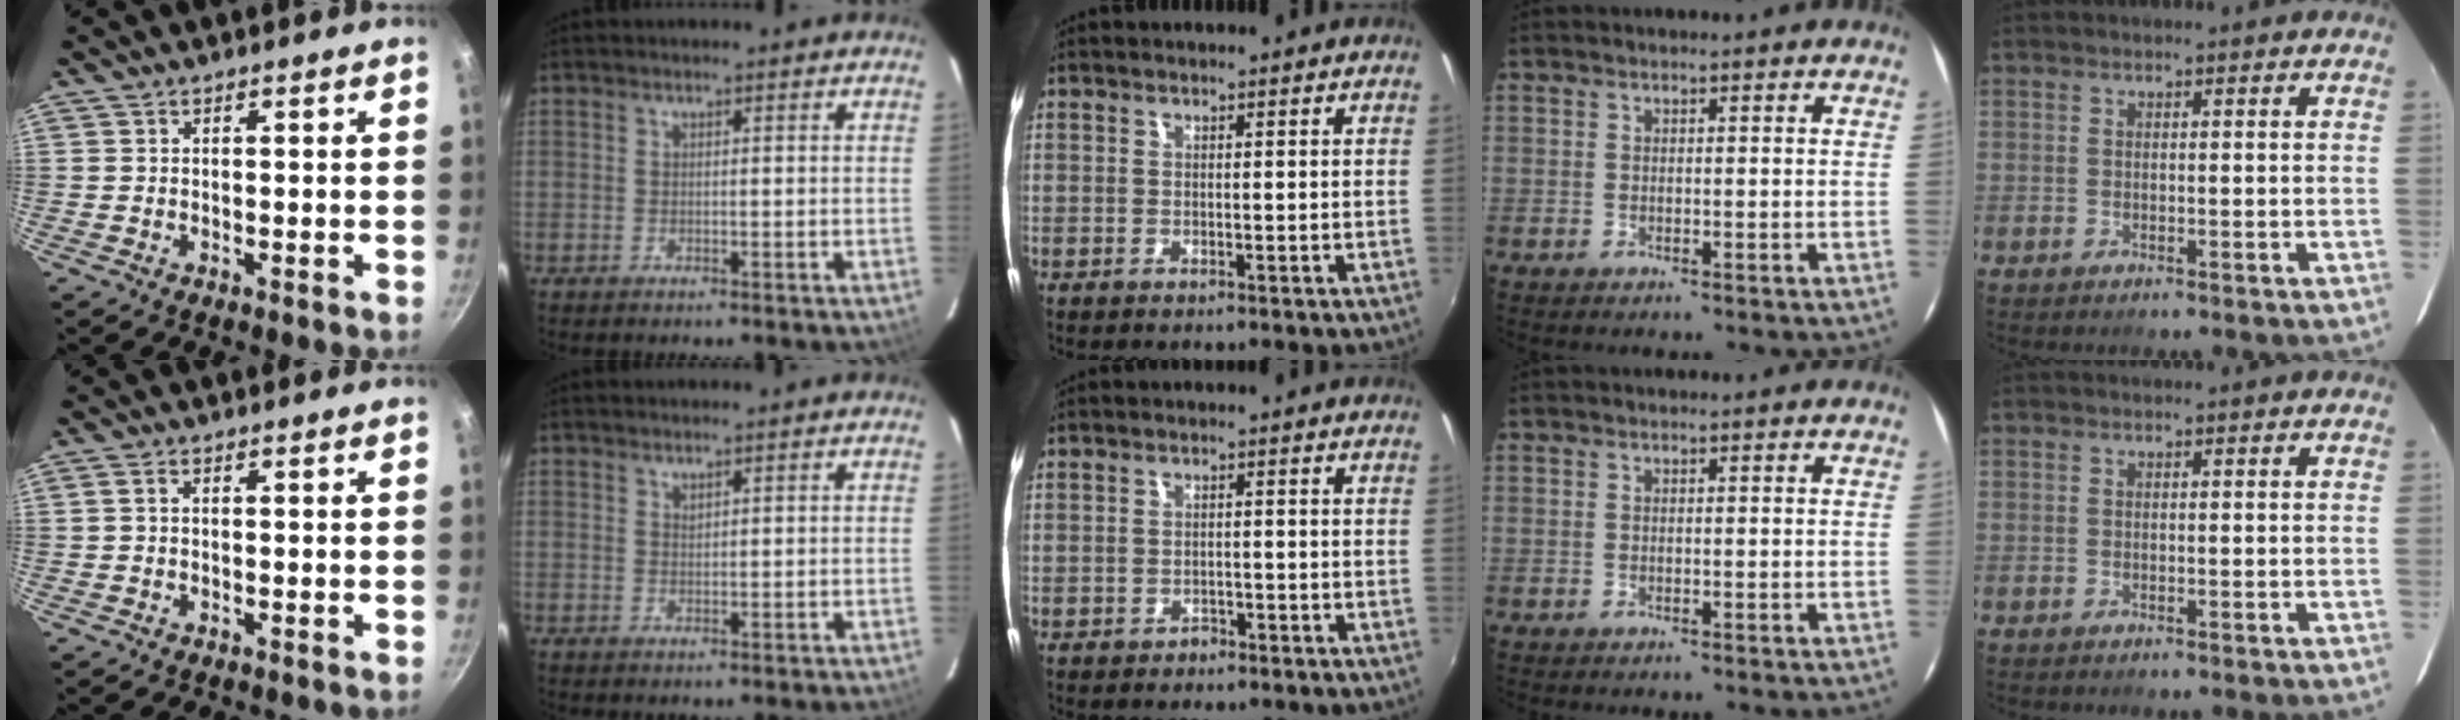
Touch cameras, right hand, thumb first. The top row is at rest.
{"thumb": {"total": 1.1, "force": [0.0, 0.7, 0.9], "torque": [-0.021, 0.005, 0.001]}, "index": {"total": 0.6, "force": [0.6, 0.2, 0.1], "torque": [-0.001, 0.001, 0.012]}, "middle": {"total": 1.9, "force": [-1.5, 1.0, 0.5], "torque": [-0.013, -0.001, -0.022]}}